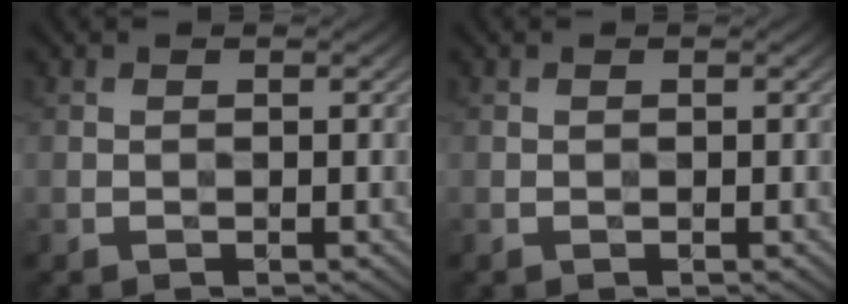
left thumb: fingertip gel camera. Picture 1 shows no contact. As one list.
[{"total": 0.0}]